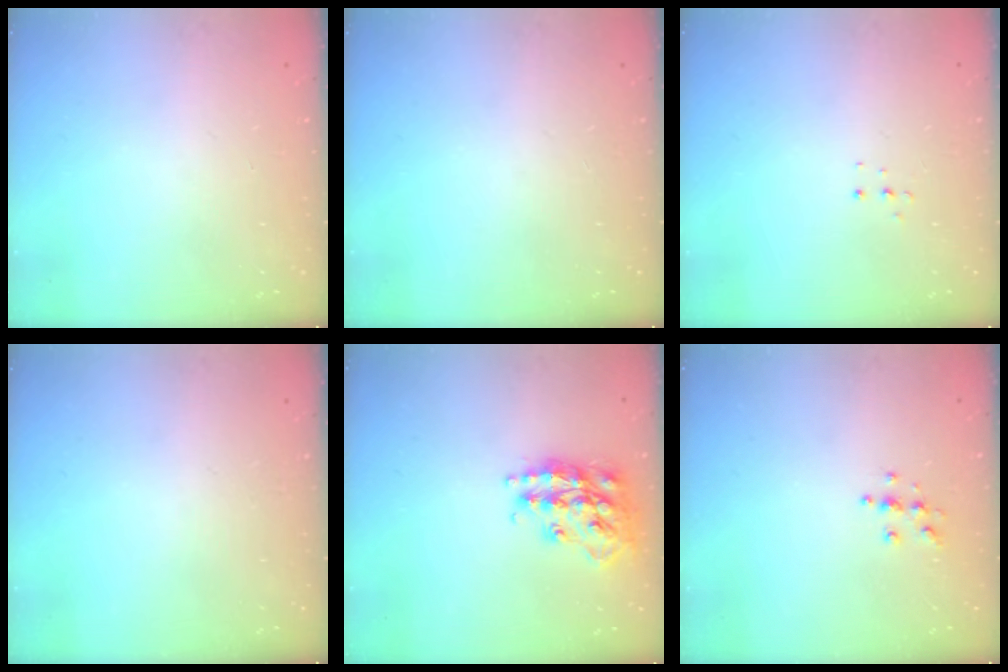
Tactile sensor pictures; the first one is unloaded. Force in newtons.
{"total": 0.0}
{"total": 3.4, "press": 3.3, "slide": 0.8}
{"total": 0.0}
{"total": 18.4, "press": 18.4, "slide": 1.2}
{"total": 4.4, "press": 4.4, "slide": 0.3}